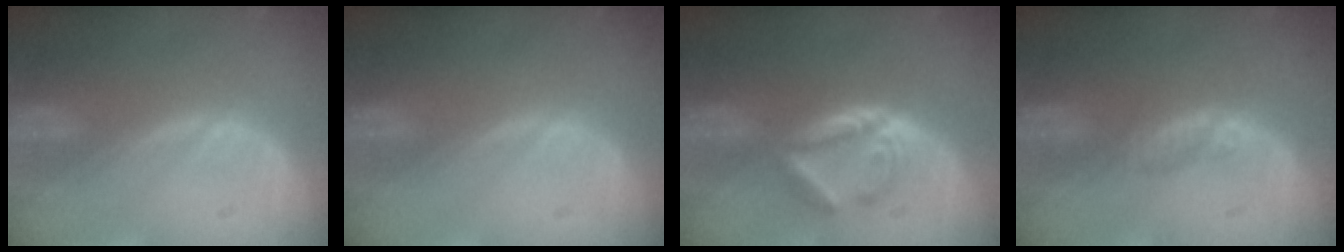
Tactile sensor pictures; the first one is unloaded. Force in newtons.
{"total": 0.0}
{"total": 6.3, "press": 5.4, "slide": 3.1}
{"total": 1.5, "press": 1.3, "slide": 0.9}